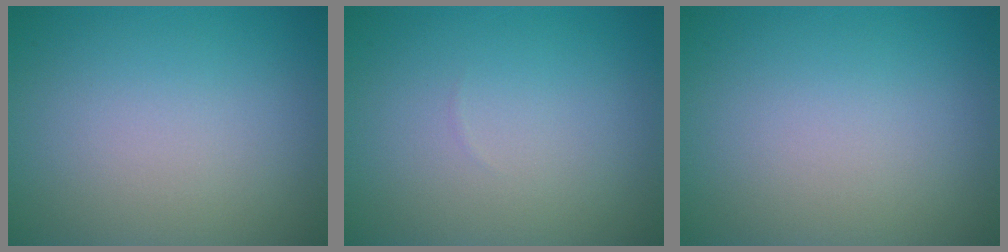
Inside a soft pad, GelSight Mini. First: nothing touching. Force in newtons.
{"total": 0.0}
{"total": 0.0}